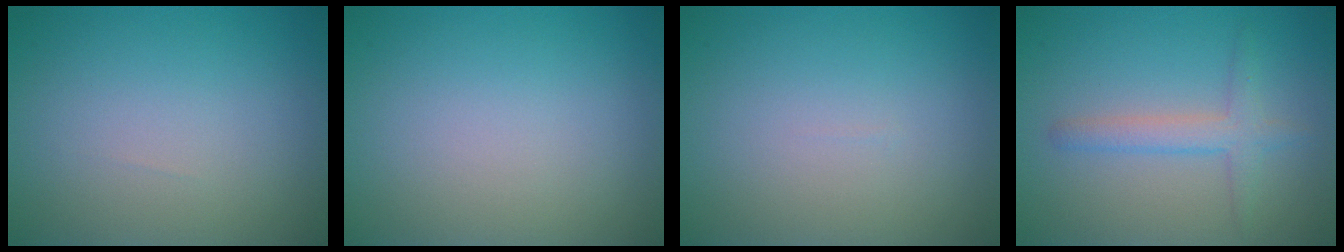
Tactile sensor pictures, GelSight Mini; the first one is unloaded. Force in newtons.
{"total": 0.0}
{"total": 0.0}
{"total": 2.4, "press": 2.4, "slide": 0.1}